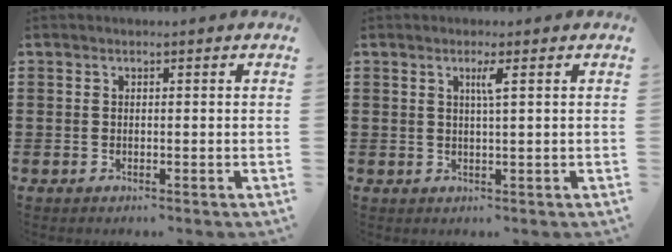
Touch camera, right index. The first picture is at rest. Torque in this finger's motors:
{"motor_torque": [0.34, -0.21, 0.04, 0.05]}